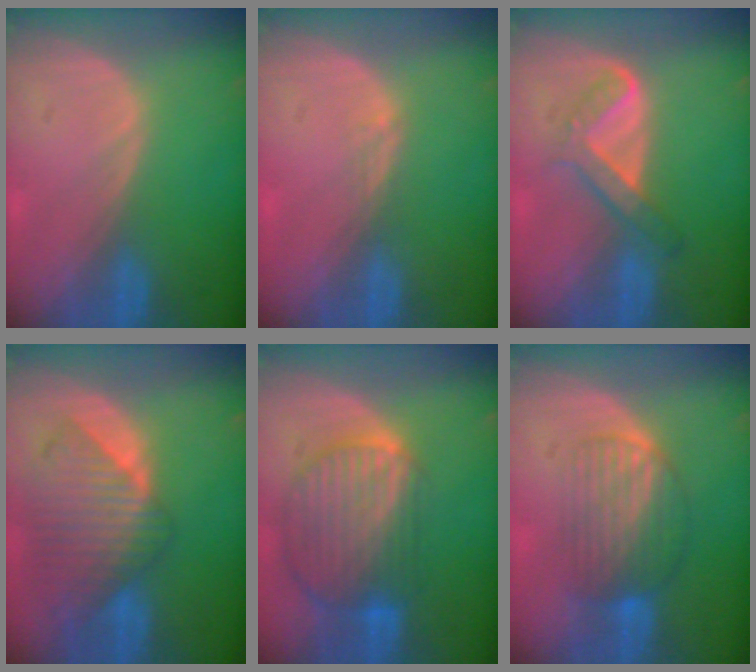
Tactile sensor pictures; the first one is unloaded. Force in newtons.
{"total": 1.0, "press": 0.7, "slide": 0.7}
{"total": 4.9, "press": 4.8, "slide": 1.0}
{"total": 9.8, "press": 8.6, "slide": 4.8}
{"total": 10.4, "press": 8.9, "slide": 5.4}
{"total": 6.8, "press": 6.5, "slide": 2.1}